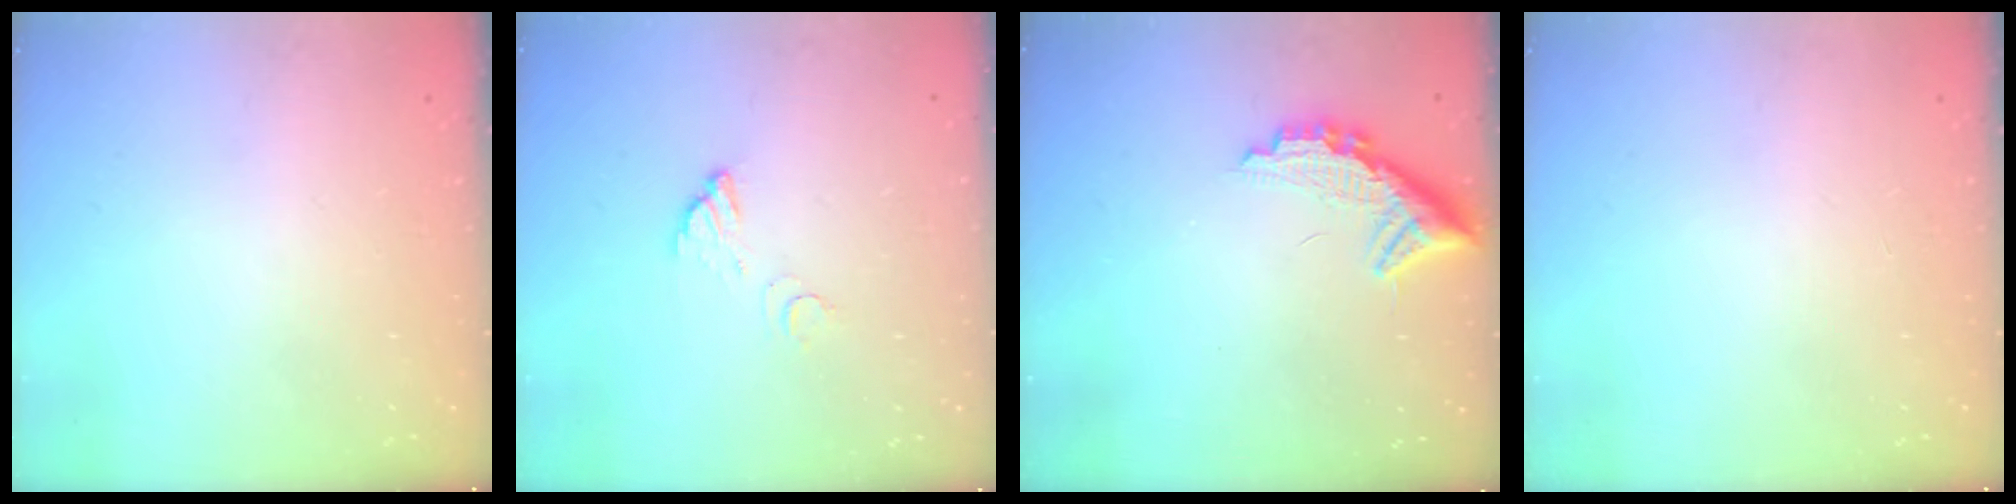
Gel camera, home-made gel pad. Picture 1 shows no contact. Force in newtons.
{"total": 3.7, "press": 3.7, "slide": 0.3}
{"total": 12.5, "press": 12.5, "slide": 1.1}
{"total": 0.0}